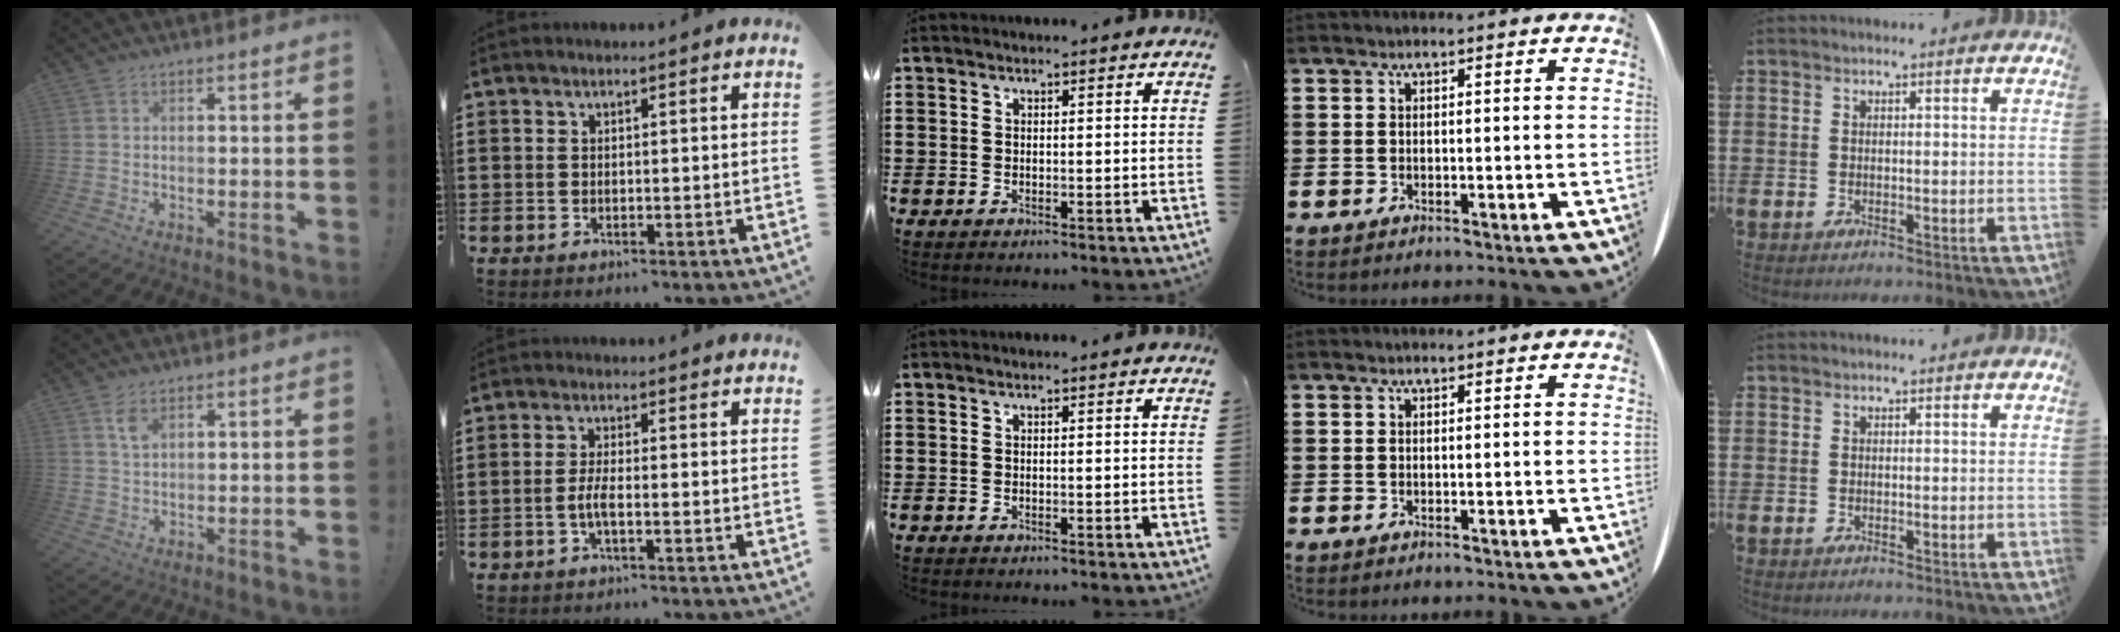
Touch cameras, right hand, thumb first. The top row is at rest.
{"thumb": {"total": 3.6, "force": [1.9, 1.8, 2.5], "torque": [-0.039, -0.005, 0.031]}, "index": {"total": 2.9, "force": [-1.0, 0.5, 2.7], "torque": [-0.064, -0.004, -0.022]}}